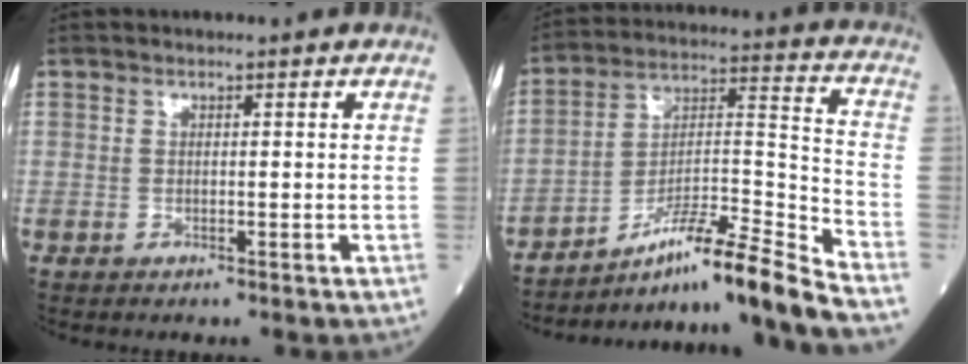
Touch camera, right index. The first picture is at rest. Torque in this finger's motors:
{"motor_torque": [-0.41, -0.64, 0.05, 0.00]}